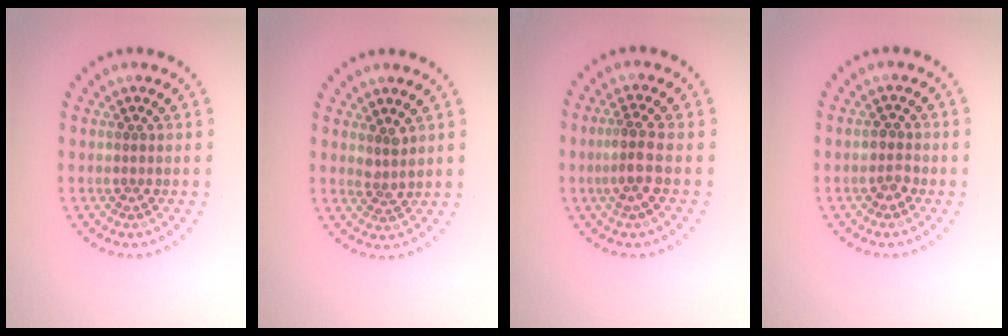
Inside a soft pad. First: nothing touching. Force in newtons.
{"total": 1.6, "press": 1.2, "slide": 1.1}
{"total": 2.4, "press": 2.0, "slide": 1.4}
{"total": 1.4, "press": 1.4, "slide": 0.5}